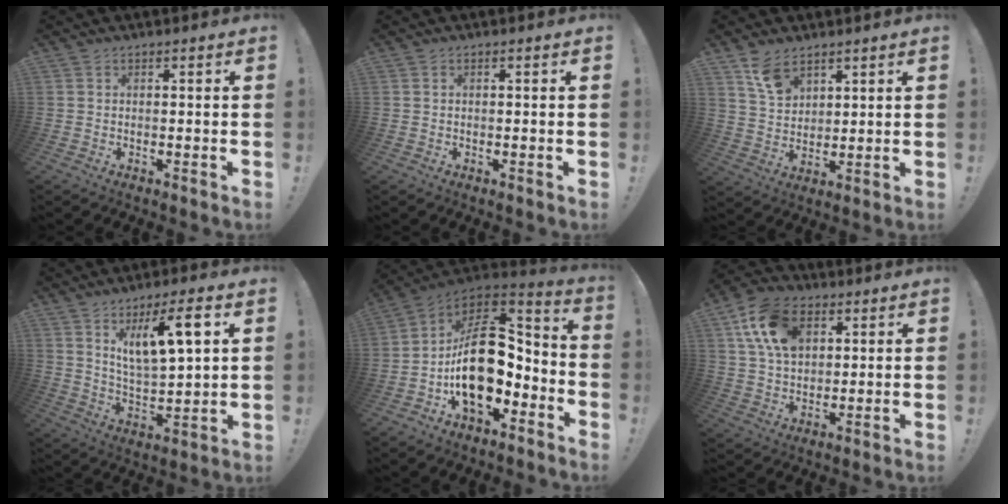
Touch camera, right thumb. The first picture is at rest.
{"total": 0.0}
{"total": 8.5, "force": [5.7, 4.8, 3.9], "torque": [-0.064, -0.031, 0.109]}
{"total": 13.1, "force": [6.6, 3.3, 10.8], "torque": [-0.185, -0.022, 0.107]}
{"total": 22.0, "force": [-1.0, 13.8, 17.1], "torque": [-0.284, 0.012, -0.004]}
{"total": 15.6, "force": [6.1, 10.7, 9.5], "torque": [-0.160, -0.010, 0.120]}